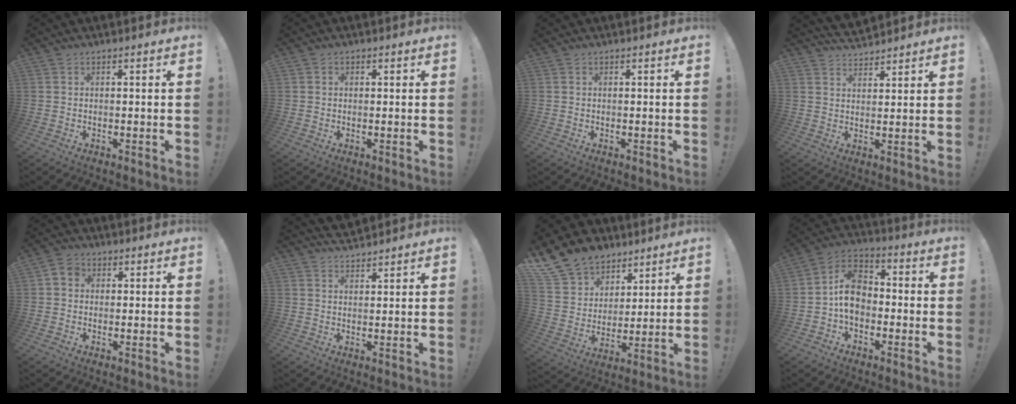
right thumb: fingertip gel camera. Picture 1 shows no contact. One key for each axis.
{"total": 0.7, "fx": 0.0, "fy": 0.7, "fz": 0.2, "tx": 0.000, "ty": 0.002, "tz": -0.001}
{"total": 0.0}
{"total": 5.4, "fx": 5.1, "fy": 1.7, "fz": 0.7, "tx": -0.005, "ty": -0.035, "tz": 0.094}
{"total": 4.4, "fx": 0.7, "fy": 3.8, "fz": 2.2, "tx": -0.030, "ty": 0.004, "tz": 0.014}
{"total": 4.0, "fx": 3.8, "fy": 1.1, "fz": 0.5, "tx": 0.000, "ty": -0.023, "tz": 0.071}
{"total": 13.8, "fx": 9.4, "fy": 9.5, "fz": 3.2, "tx": -0.059, "ty": -0.068, "tz": 0.190}
{"total": 10.7, "fx": -1.7, "fy": 7.8, "fz": 7.2, "tx": -0.122, "ty": 0.019, "tz": -0.028}